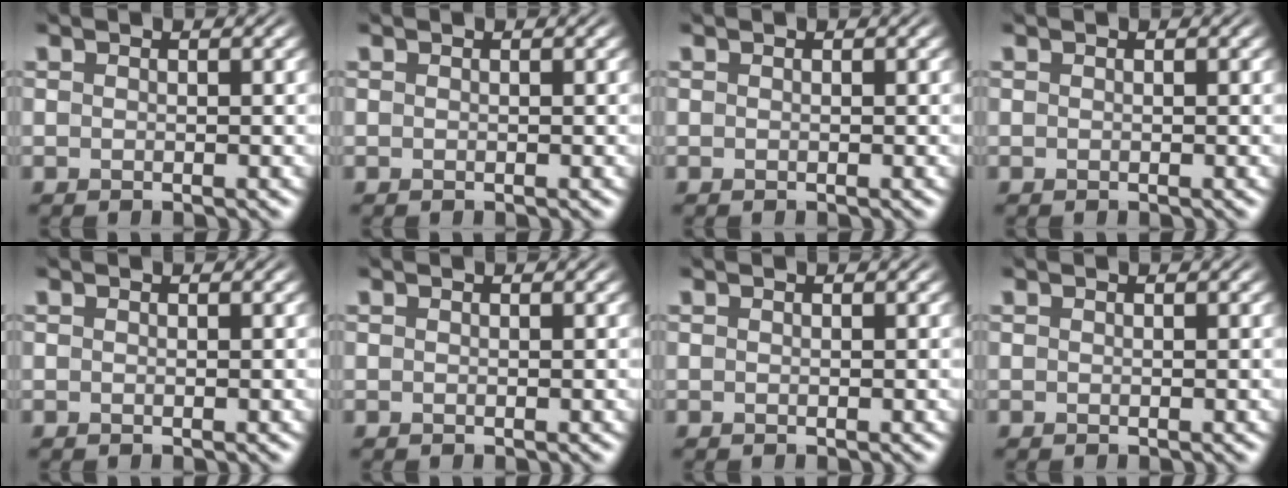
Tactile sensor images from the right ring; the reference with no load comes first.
{"total": 0.0}
{"total": 0.0}
{"total": 0.0}
{"total": 0.0}
{"total": 0.0}
{"total": 0.0}
{"total": 0.0}